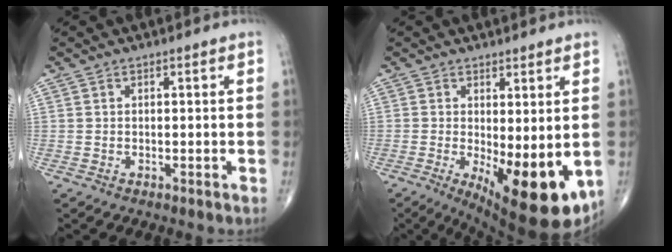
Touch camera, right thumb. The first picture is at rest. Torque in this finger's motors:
{"motor_torque": [0.39, 1.97, 0.24, -0.04, 0.12]}